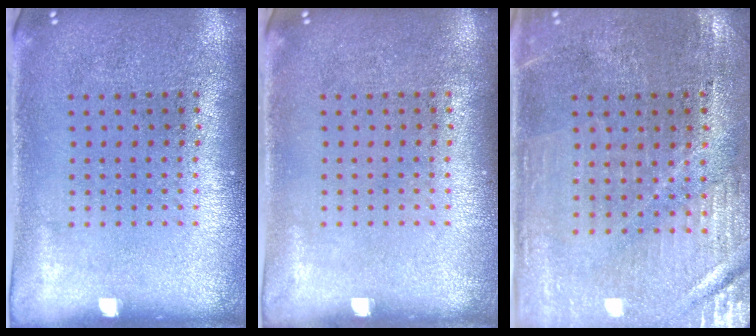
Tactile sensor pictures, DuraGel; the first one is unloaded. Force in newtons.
{"total": 0.0}
{"total": 0.9, "press": 0.8, "slide": 0.3}